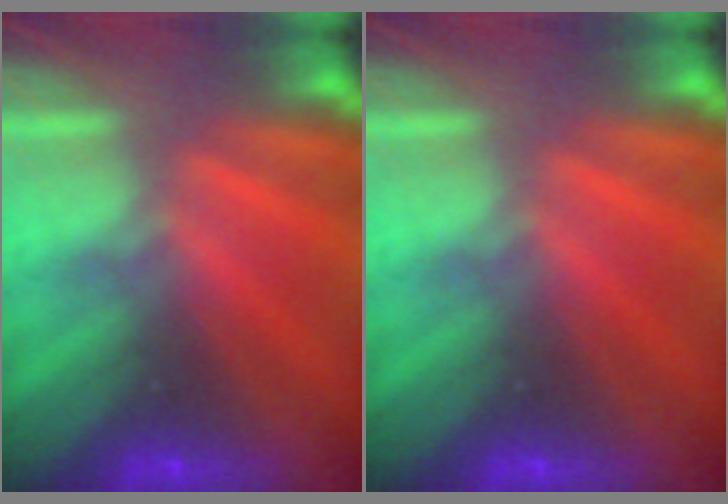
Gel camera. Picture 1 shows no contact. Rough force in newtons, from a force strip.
{"total": 0.0}